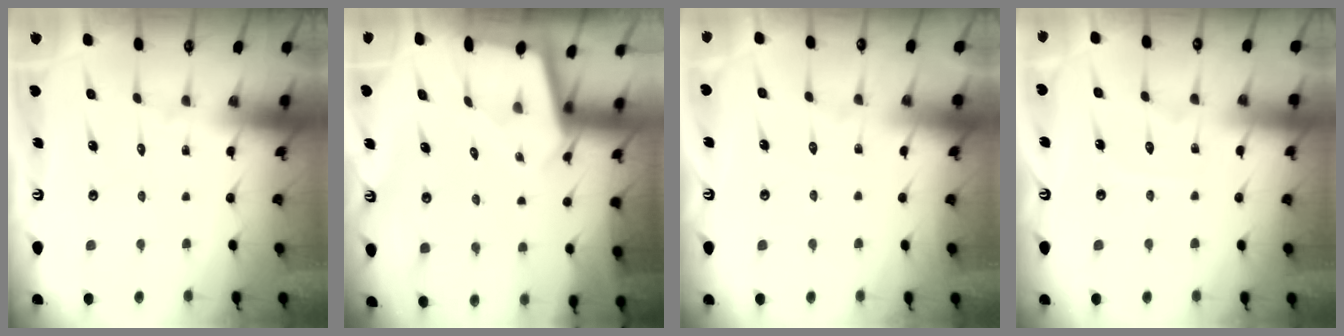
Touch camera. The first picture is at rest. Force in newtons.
{"total": 1.7, "press": 1.7, "slide": 0.2}
{"total": 2.0, "press": 2.0, "slide": 0.3}
{"total": 3.3, "press": 3.3, "slide": 0.4}